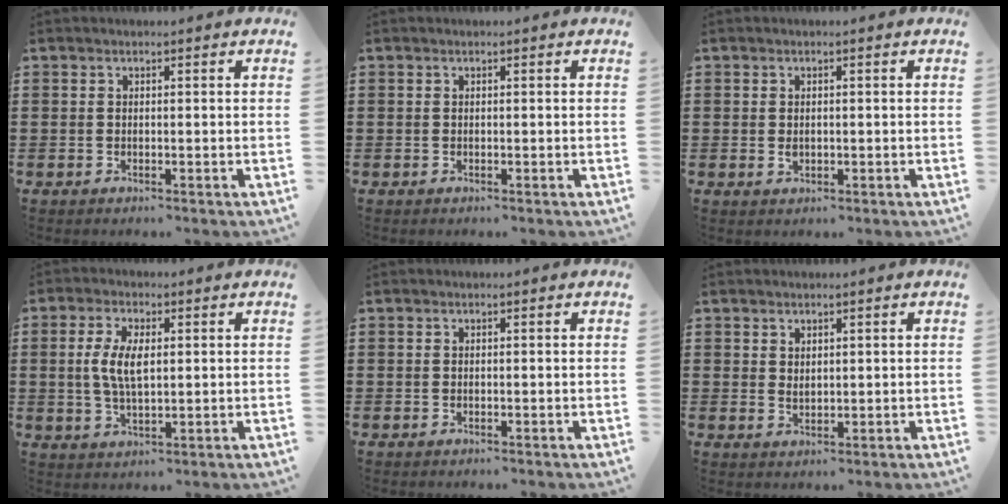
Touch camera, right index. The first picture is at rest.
{"total": 0.0}
{"total": 1.1, "force": [0.0, 0.7, 0.8], "torque": [-0.016, 0.005, 0.000]}
{"total": 6.0, "force": [0.6, 2.6, 5.4], "torque": [-0.121, 0.005, 0.004]}
{"total": 0.0}
{"total": 1.6, "force": [1.3, 0.8, 0.4], "torque": [-0.009, 0.003, 0.026]}